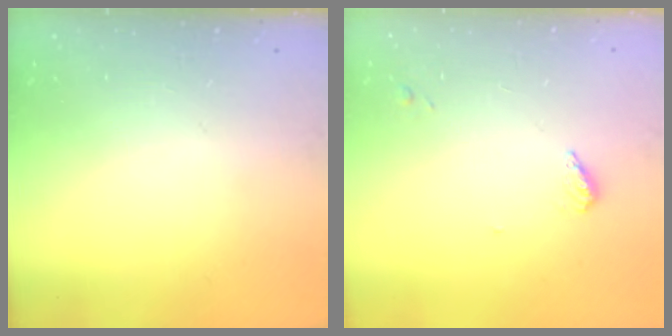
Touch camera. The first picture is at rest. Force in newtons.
{"total": 3.9, "press": 3.9, "slide": 0.5}